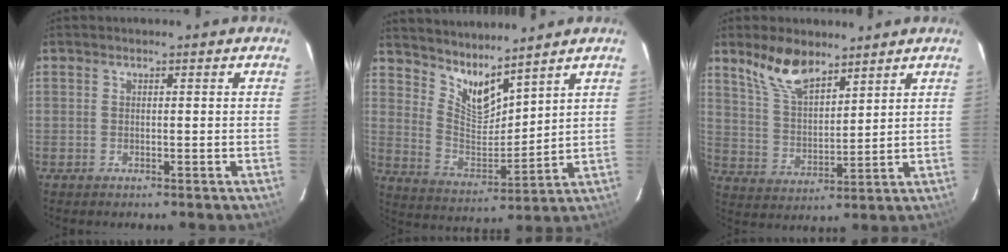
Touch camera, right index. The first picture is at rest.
{"total": 9.9, "force": [8.5, 2.3, 4.7], "torque": [-0.088, -0.012, 0.164]}
{"total": 9.7, "force": [7.3, 3.8, 5.3], "torque": [-0.100, 0.010, 0.148]}